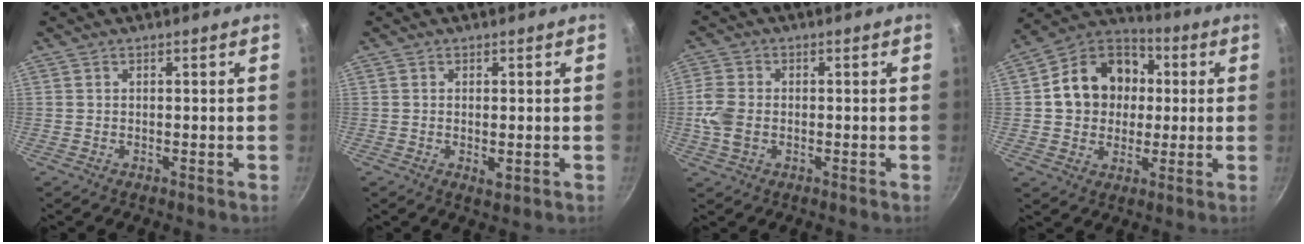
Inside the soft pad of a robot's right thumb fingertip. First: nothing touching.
{"total": 2.1, "force": [-0.3, 0.9, 1.9], "torque": [-0.032, -0.007, -0.003]}
{"total": 5.8, "force": [-0.9, 4.1, 4.0], "torque": [-0.085, 0.006, -0.020]}
{"total": 16.1, "force": [1.9, 13.4, 8.8], "torque": [-0.115, 0.028, 0.020]}